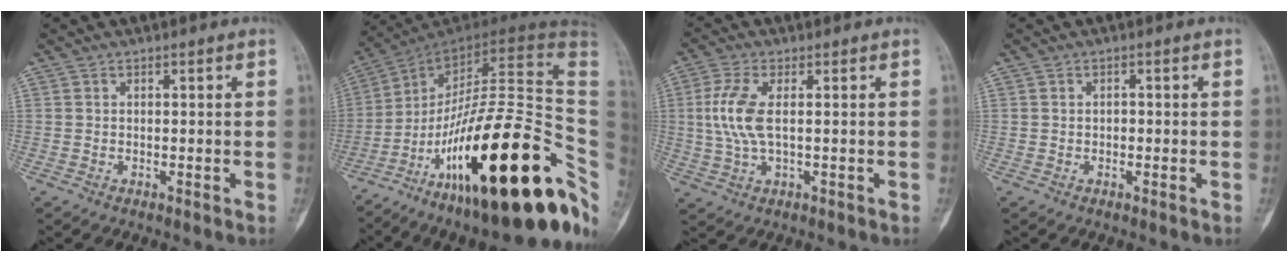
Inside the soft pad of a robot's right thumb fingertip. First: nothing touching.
{"total": 35.8, "force": [-12.7, 11.4, 31.4], "torque": [-0.388, 0.085, -0.199]}
{"total": 7.4, "force": [0.7, 2.8, 6.8], "torque": [-0.176, 0.005, 0.015]}
{"total": 0.8, "force": [-0.1, 0.6, 0.4], "torque": [0.002, 0.003, -0.004]}